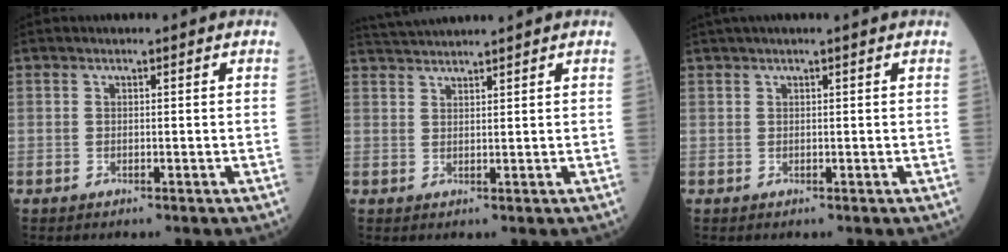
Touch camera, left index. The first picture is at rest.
{"total": 5.3, "force": [5.0, -1.1, 1.5], "torque": [-0.025, 0.029, 0.088]}
{"total": 2.6, "force": [2.1, -0.5, 1.4], "torque": [-0.018, 0.026, 0.038]}